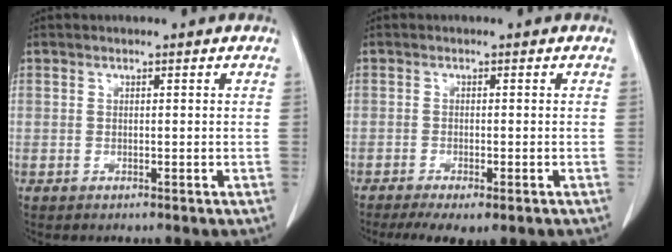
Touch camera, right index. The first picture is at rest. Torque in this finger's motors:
{"motor_torque": [0.83, -0.88, 0.20, 0.10]}